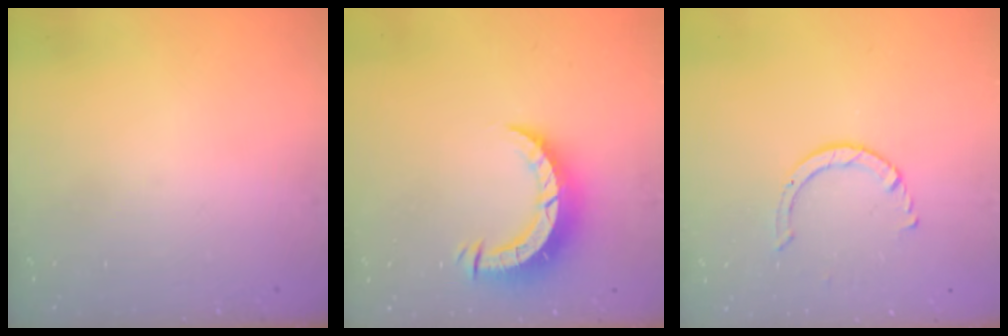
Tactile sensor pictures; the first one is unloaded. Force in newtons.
{"total": 7.9, "press": 7.8, "slide": 0.6}
{"total": 4.4, "press": 4.3, "slide": 0.4}